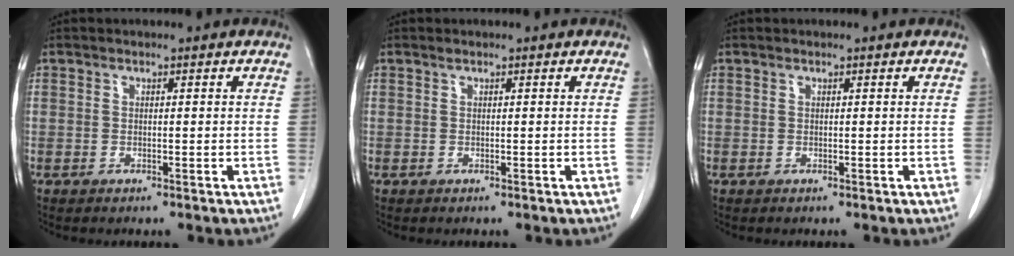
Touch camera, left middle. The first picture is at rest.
{"total": 0.0}
{"total": 0.0}